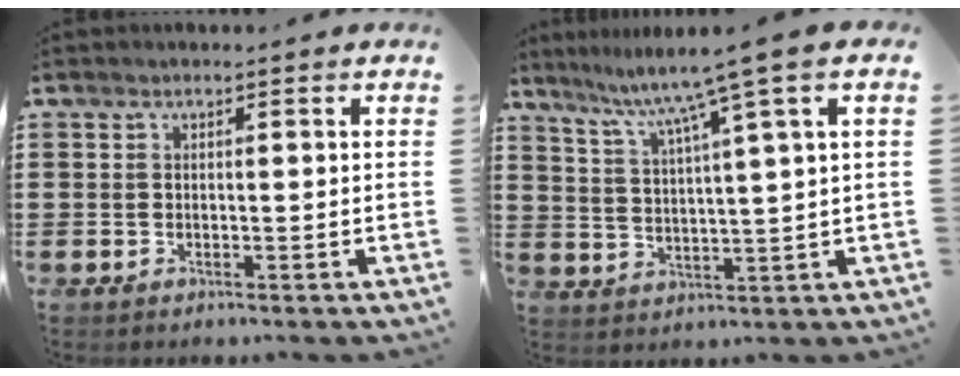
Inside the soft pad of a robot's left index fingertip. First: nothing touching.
{"total": 7.6, "force": [5.5, -1.5, 5.1], "torque": [-0.118, -0.030, 0.086]}